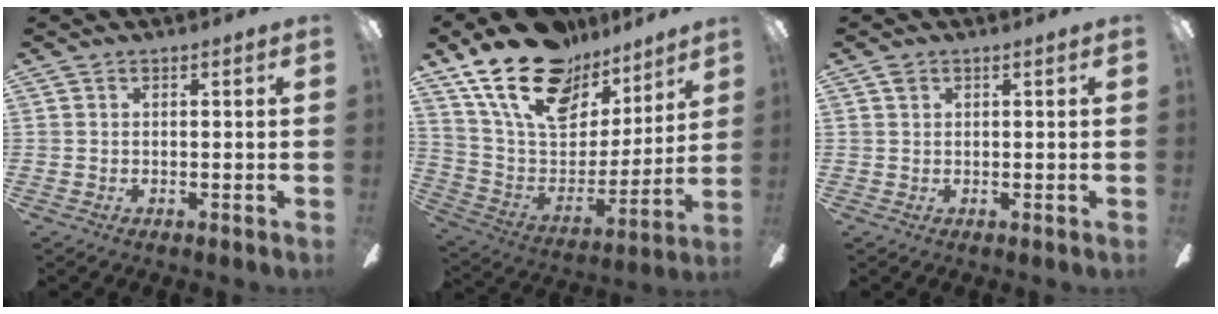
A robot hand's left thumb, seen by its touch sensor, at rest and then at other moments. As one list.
[{"total": 23.6, "force": [16.2, 12.6, 11.8], "torque": [-0.209, -0.093, 0.296]}, {"total": 0.9, "force": [0.6, 0.6, 0.3], "torque": [-0.008, 0.003, 0.010]}]